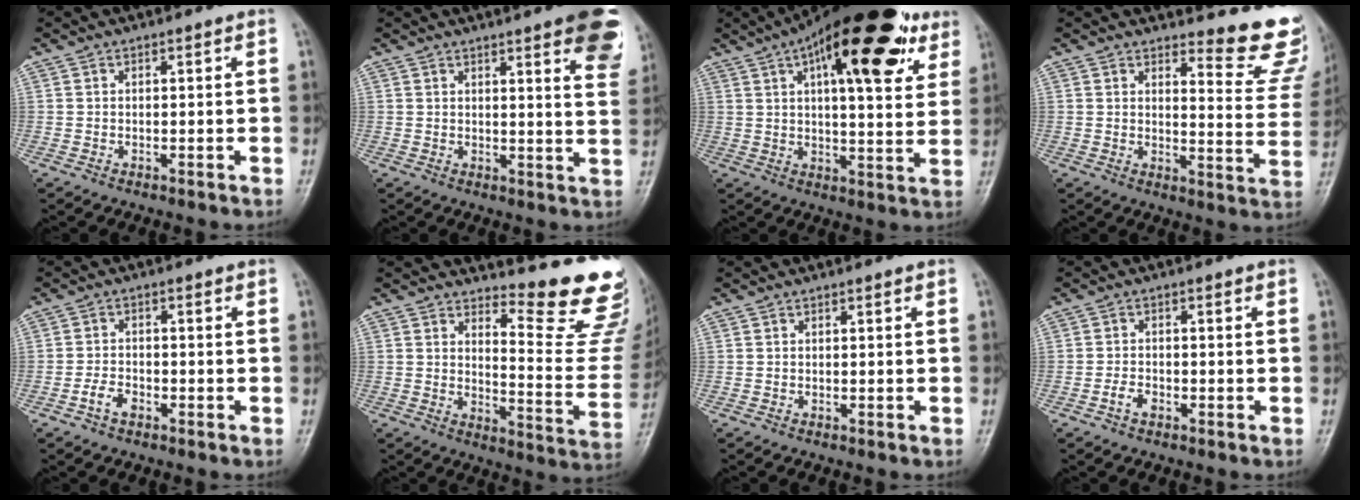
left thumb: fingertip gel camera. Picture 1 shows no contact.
{"total": 13.1, "force": [7.6, 2.6, 10.4], "torque": [-0.102, -0.030, 0.080]}
{"total": 24.4, "force": [11.8, 9.1, 19.3], "torque": [-0.259, -0.004, 0.170]}
{"total": 12.9, "force": [11.4, 3.3, 4.9], "torque": [-0.022, -0.121, 0.117]}
{"total": 3.2, "force": [-1.8, 1.9, 1.8], "torque": [-0.032, 0.013, -0.034]}
{"total": 15.9, "force": [14.4, 2.8, 6.0], "torque": [-0.042, -0.182, 0.169]}
{"total": 0.0}
{"total": 2.4, "force": [-1.3, 1.5, 1.4], "torque": [-0.024, 0.009, -0.026]}